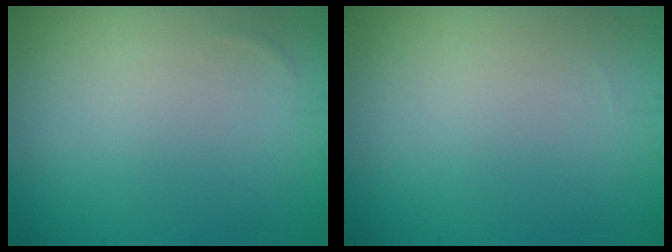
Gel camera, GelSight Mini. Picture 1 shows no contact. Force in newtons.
{"total": 0.0}